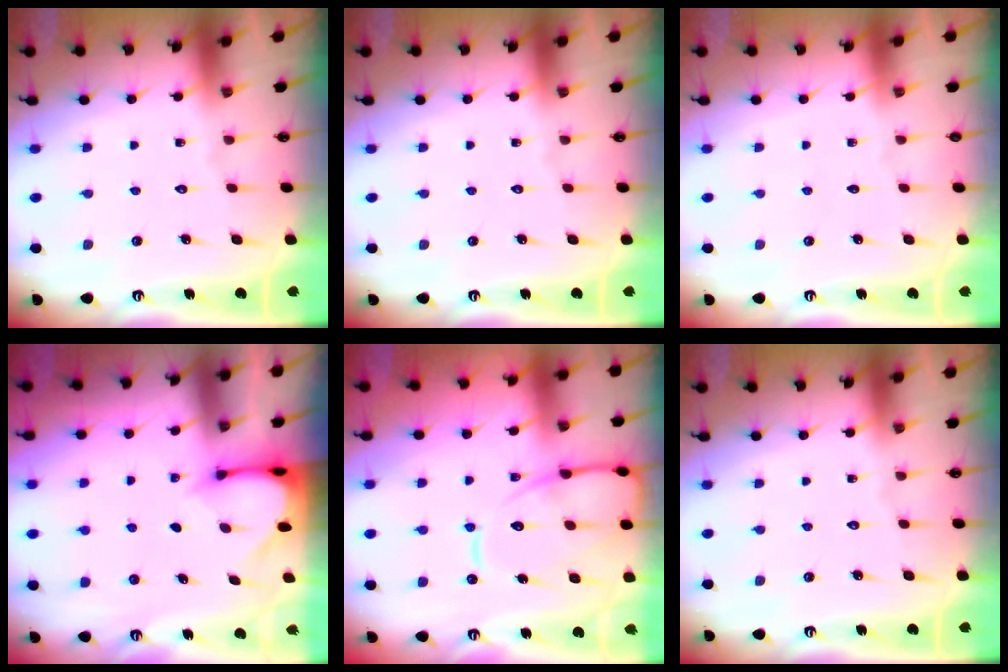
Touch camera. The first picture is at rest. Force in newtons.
{"total": 0.0}
{"total": 0.0}
{"total": 3.2, "press": 3.2, "slide": 0.2}
{"total": 12.3, "press": 12.2, "slide": 1.5}
{"total": 0.0}